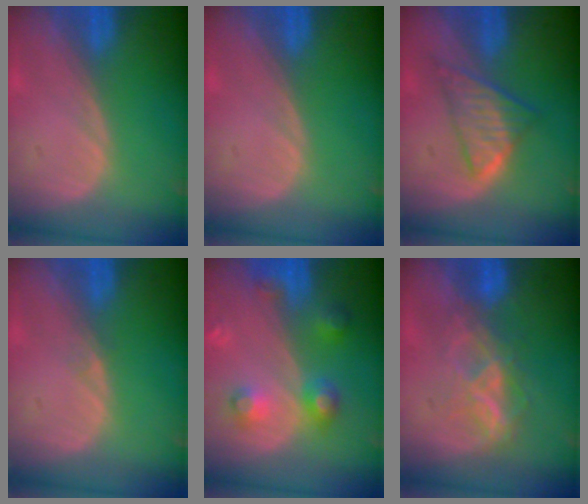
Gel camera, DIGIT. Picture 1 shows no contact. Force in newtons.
{"total": 0.0}
{"total": 6.0, "press": 5.7, "slide": 2.1}
{"total": 0.7, "press": 0.7, "slide": 0.1}
{"total": 5.9, "press": 5.9, "slide": 0.2}
{"total": 5.9, "press": 5.9, "slide": 0.8}